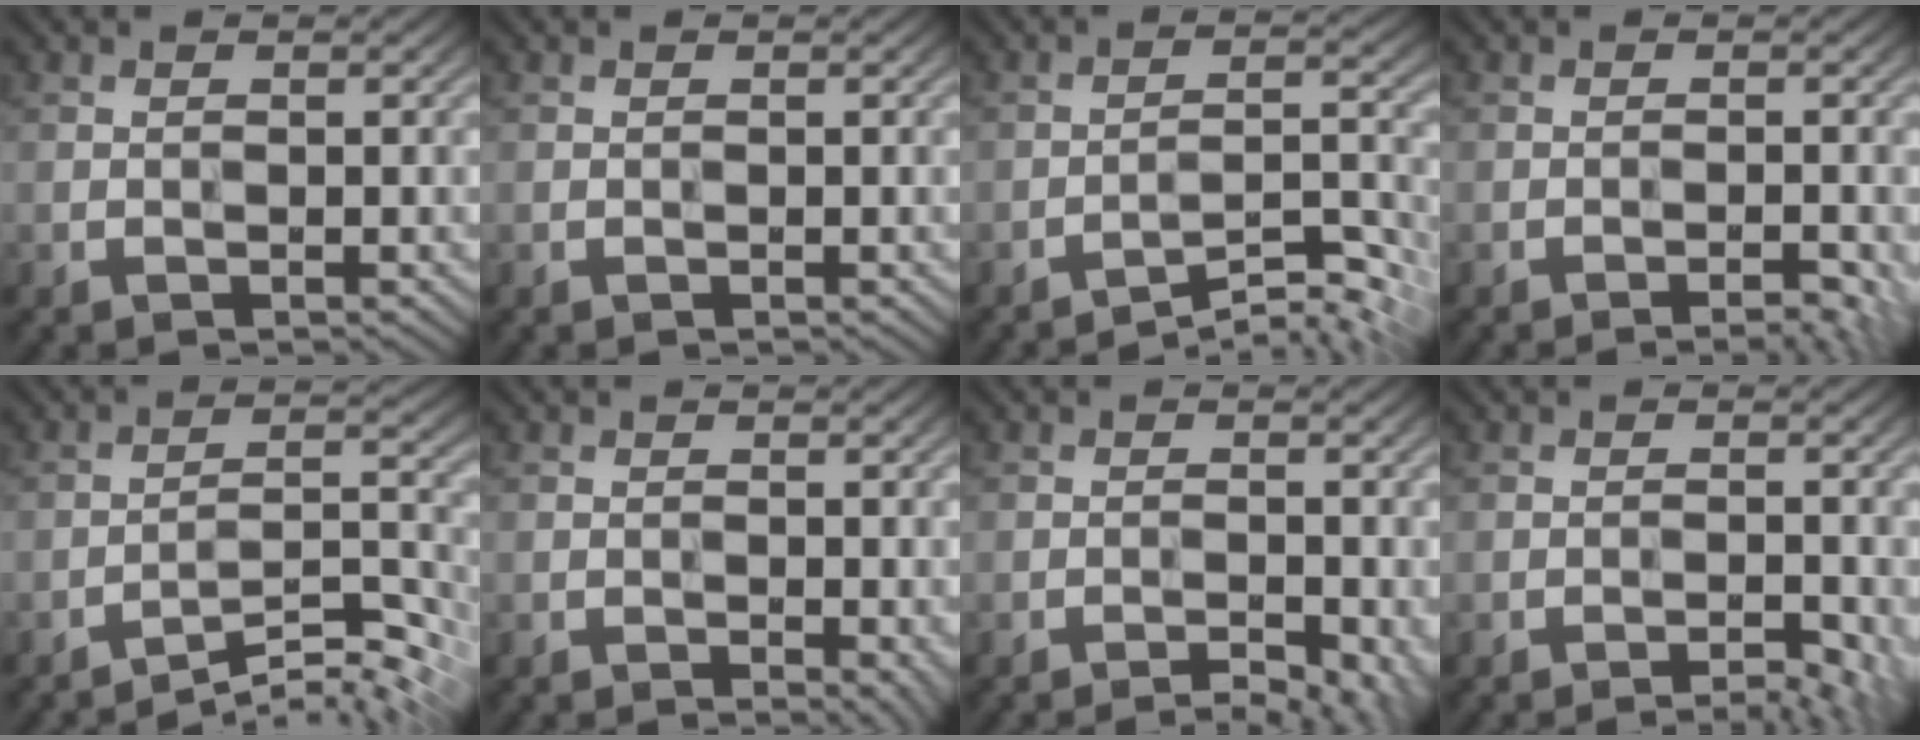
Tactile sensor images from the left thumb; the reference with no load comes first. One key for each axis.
{"total": 0.0}
{"total": 6.1, "fx": -4.8, "fy": 0.8, "fz": 3.6, "tx": -0.056, "ty": 0.008, "tz": -0.078}
{"total": 2.4, "fx": -1.5, "fy": 0.5, "fz": 1.9, "tx": -0.026, "ty": 0.004, "tz": -0.022}
{"total": 7.4, "fx": -5.8, "fy": 0.9, "fz": 4.5, "tx": -0.073, "ty": 0.012, "tz": -0.097}
{"total": 1.9, "fx": -0.5, "fy": 0.8, "fz": 1.6, "tx": -0.021, "ty": -0.008, "tz": -0.004}
{"total": 3.8, "fx": -2.5, "fy": 0.9, "fz": 2.7, "tx": -0.040, "ty": -0.001, "tz": -0.033}
{"total": 2.5, "fx": -1.7, "fy": 0.5, "fz": 1.8, "tx": -0.025, "ty": 0.000, "tz": -0.022}